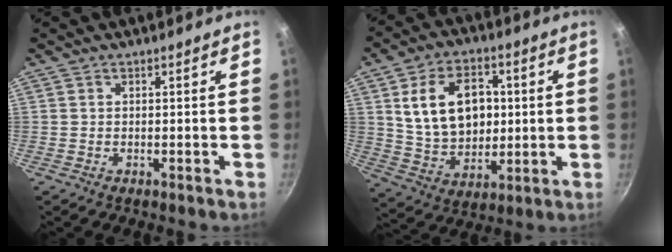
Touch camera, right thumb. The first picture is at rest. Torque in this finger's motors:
{"motor_torque": [-1.05, 1.53, 0.62, 0.18, 0.13]}